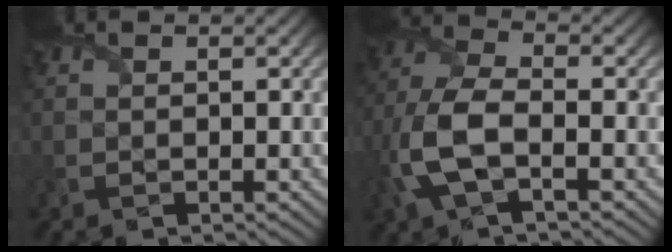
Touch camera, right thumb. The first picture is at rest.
{"total": 8.5, "force": [-2.6, 4.0, 7.0], "torque": [-0.176, 0.003, -0.063]}